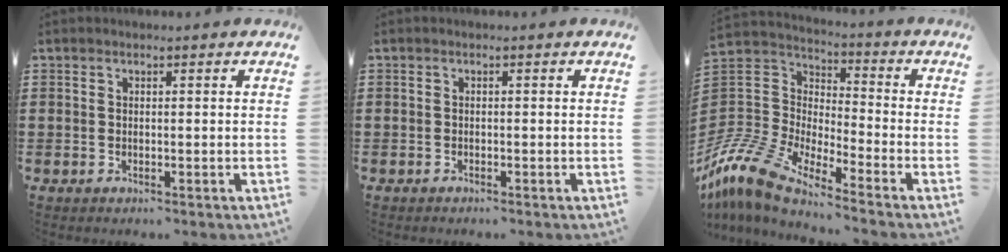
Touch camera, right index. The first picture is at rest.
{"total": 0.6, "force": [-0.6, 0.2, 0.0], "torque": [-0.001, 0.001, -0.012]}
{"total": 11.3, "force": [-10.2, 2.4, 4.1], "torque": [-0.137, 0.008, -0.219]}